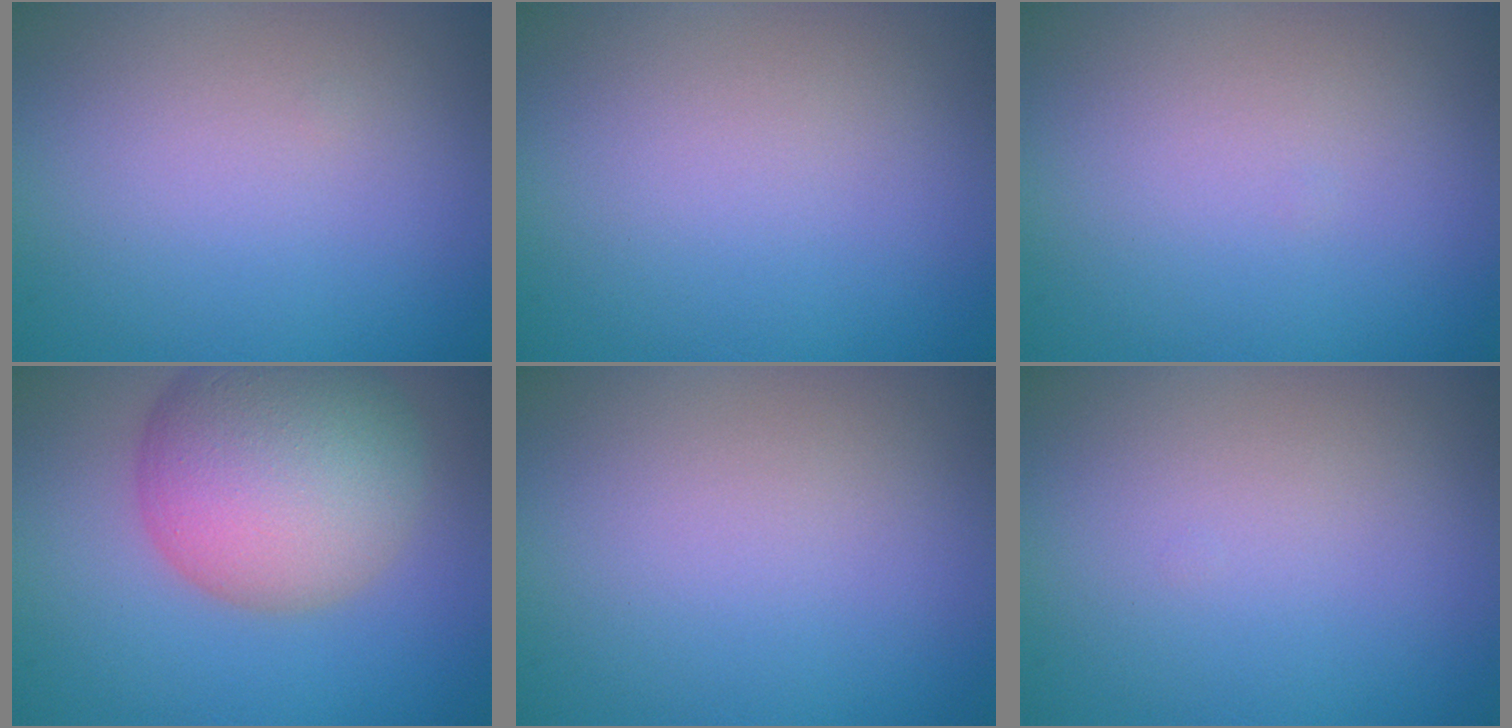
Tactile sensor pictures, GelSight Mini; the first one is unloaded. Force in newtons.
{"total": 0.0}
{"total": 0.0}
{"total": 11.1, "press": 11.0, "slide": 0.7}
{"total": 0.0}
{"total": 0.0}